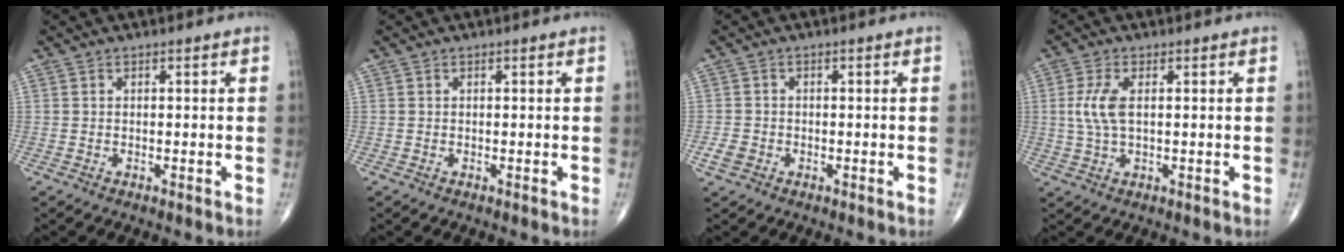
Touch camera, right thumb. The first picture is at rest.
{"total": 0.0}
{"total": 2.3, "force": [-0.9, 1.8, 1.1], "torque": [-0.019, 0.003, -0.016]}
{"total": 5.3, "force": [0.8, 2.2, 4.8], "torque": [-0.120, 0.003, 0.016]}